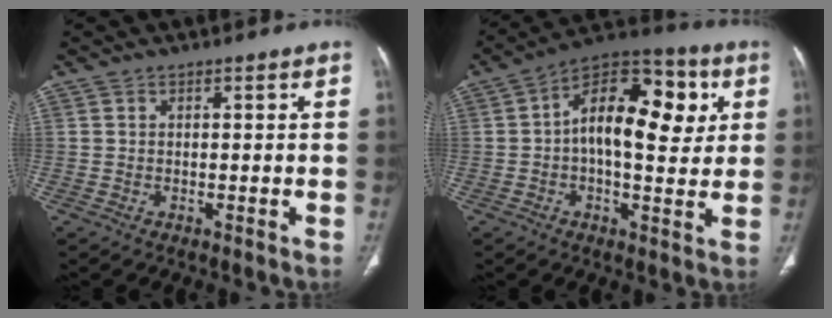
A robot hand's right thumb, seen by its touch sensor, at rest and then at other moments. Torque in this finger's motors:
{"motor_torque": [0.12, 0.57, 0.68, -0.51, 0.20]}